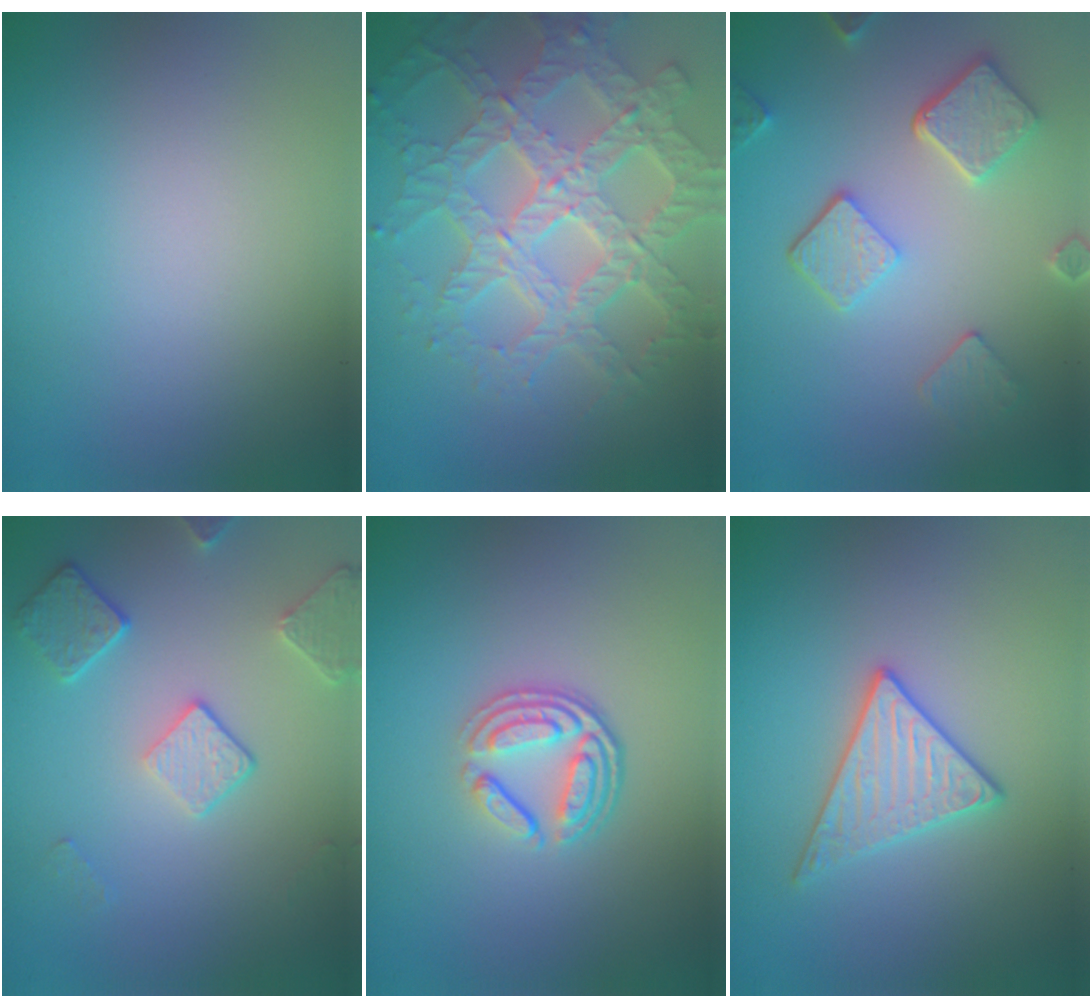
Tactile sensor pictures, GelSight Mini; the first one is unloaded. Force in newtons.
{"total": 7.8, "press": 6.1, "slide": 4.9}
{"total": 5.0, "press": 3.9, "slide": 3.2}
{"total": 3.6, "press": 3.0, "slide": 1.9}
{"total": 3.9, "press": 2.8, "slide": 2.7}
{"total": 2.9, "press": 2.9, "slide": 0.4}